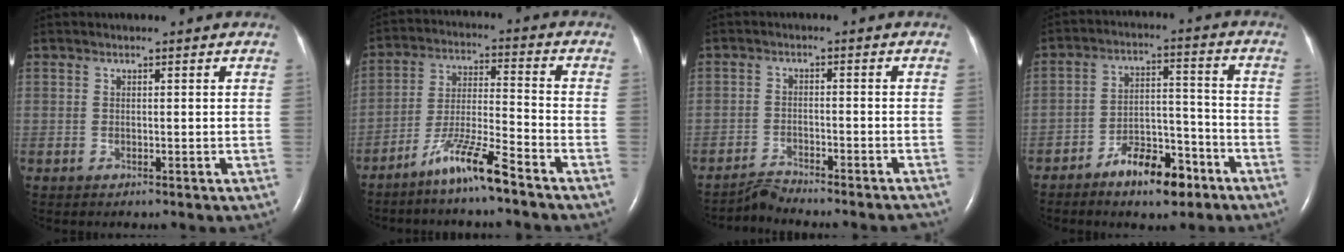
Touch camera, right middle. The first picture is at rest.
{"total": 8.8, "force": [-6.7, -0.2, 5.8], "torque": [-0.113, -0.018, -0.130]}
{"total": 5.2, "force": [-5.1, -0.9, 0.0], "torque": [0.004, -0.002, -0.083]}
{"total": 9.2, "force": [-6.3, 3.4, 5.9], "torque": [-0.096, 0.015, -0.102]}